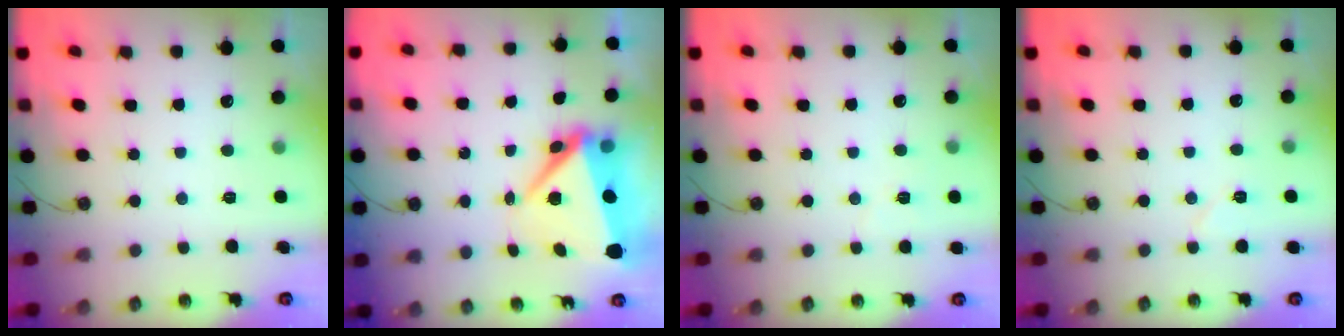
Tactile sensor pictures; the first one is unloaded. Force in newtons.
{"total": 9.1, "press": 9.0, "slide": 1.3}
{"total": 3.5, "press": 3.4, "slide": 0.7}
{"total": 5.2, "press": 5.1, "slide": 0.9}